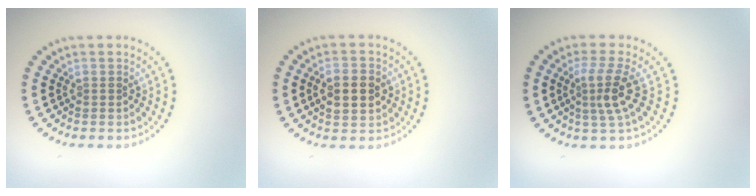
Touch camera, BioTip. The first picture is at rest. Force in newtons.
{"total": 4.4, "press": 4.4, "slide": 0.2}
{"total": 3.0, "press": 2.3, "slide": 2.0}